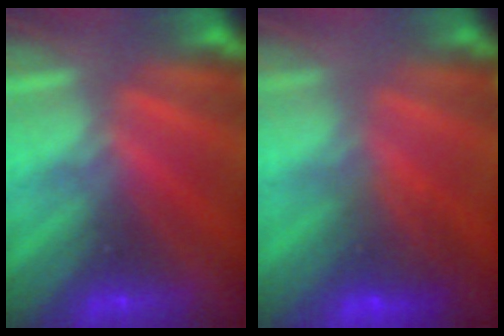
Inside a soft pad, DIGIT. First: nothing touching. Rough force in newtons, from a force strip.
{"total": 8.3}